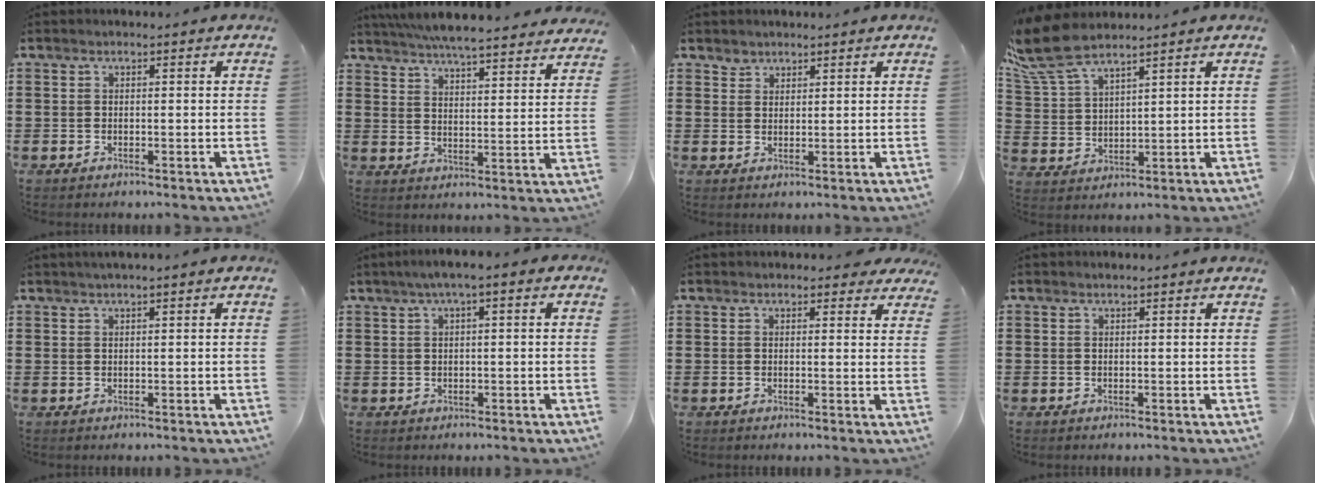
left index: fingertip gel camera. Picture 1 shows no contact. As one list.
[{"total": 5.8, "force": [5.6, -0.2, 1.5], "torque": [-0.053, -0.036, 0.098]}, {"total": 1.9, "force": [1.6, 1.0, -0.2], "torque": [-0.002, 0.004, 0.032]}, {"total": 7.9, "force": [6.2, 2.1, 4.4], "torque": [-0.120, -0.021, 0.112]}, {"total": 0.8, "force": [0.4, 0.0, 0.7], "torque": [-0.012, -0.001, 0.008]}, {"total": 2.0, "force": [0.0, 0.4, 1.9], "torque": [-0.034, 0.004, -0.003]}, {"total": 1.9, "force": [1.6, 1.0, 0.5], "torque": [-0.007, 0.001, 0.028]}, {"total": 0.0}]